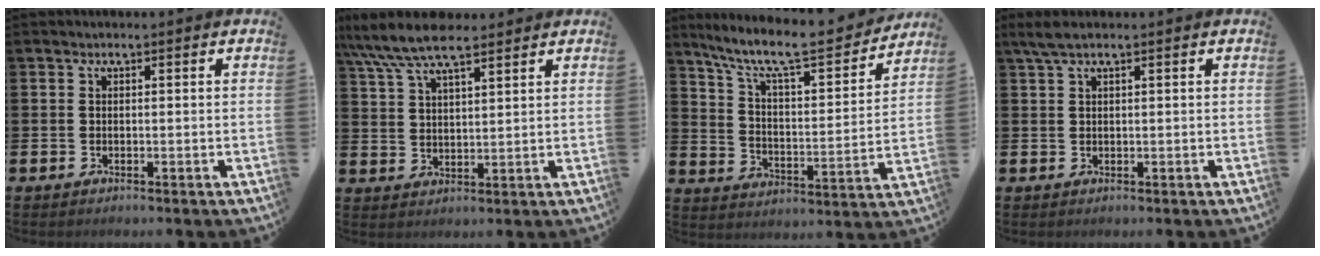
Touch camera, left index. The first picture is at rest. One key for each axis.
{"total": 8.0, "fx": 7.0, "fy": 2.1, "fz": 3.4, "tx": -0.086, "ty": -0.021, "tz": 0.126}
{"total": 10.3, "fx": 8.8, "fy": 2.1, "fz": 4.8, "tx": -0.117, "ty": -0.060, "tz": 0.144}
{"total": 3.3, "fx": 2.3, "fy": 0.6, "fz": 2.3, "tx": -0.054, "ty": 0.003, "tz": 0.042}